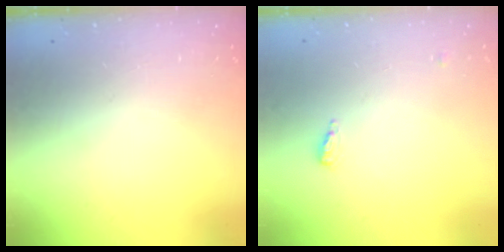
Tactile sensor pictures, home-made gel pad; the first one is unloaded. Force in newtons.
{"total": 4.7, "press": 4.6, "slide": 1.2}